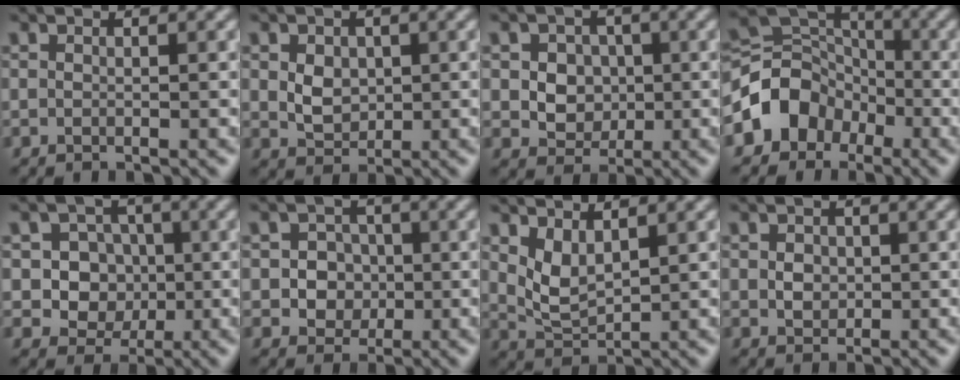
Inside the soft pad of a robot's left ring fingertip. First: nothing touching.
{"total": 2.6, "force": [0.4, 2.1, 1.6], "torque": [-0.029, -0.001, 0.007]}
{"total": 4.3, "force": [0.6, 3.6, 2.2], "torque": [-0.028, 0.004, 0.004]}
{"total": 6.1, "force": [-2.8, 4.9, 2.2], "torque": [-0.016, 0.011, -0.064]}
{"total": 5.8, "force": [-0.2, 5.3, 2.2], "torque": [-0.017, 0.021, -0.025]}
{"total": 3.4, "force": [-0.3, 3.1, 1.4], "torque": [-0.004, 0.003, -0.023]}
{"total": 2.7, "force": [1.4, 1.3, 1.9], "torque": [-0.046, -0.010, 0.036]}
{"total": 1.7, "force": [0.2, 1.4, 0.9], "torque": [-0.016, -0.002, 0.003]}